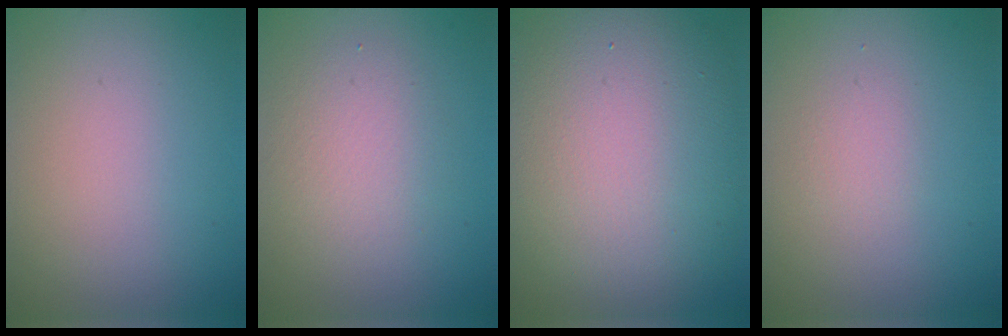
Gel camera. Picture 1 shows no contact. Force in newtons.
{"total": 2.9, "press": 2.9, "slide": 0.4}
{"total": 13.8, "press": 13.8, "slide": 0.6}
{"total": 1.0, "press": 1.0, "slide": 0.0}